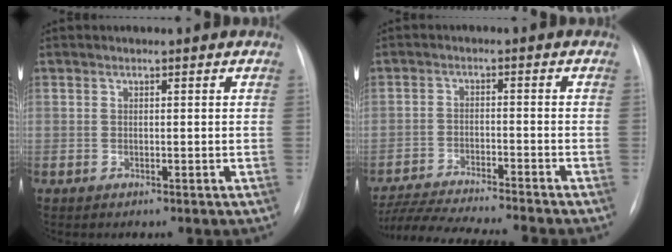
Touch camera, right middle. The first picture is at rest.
{"total": 14.4, "force": [-13.2, -0.4, 5.7], "torque": [-0.095, -0.016, -0.210]}